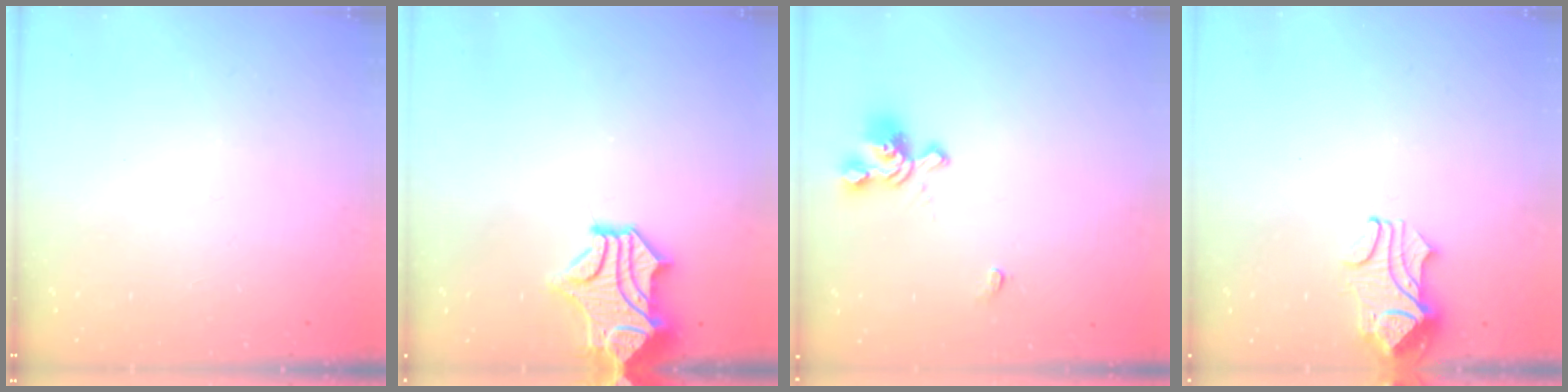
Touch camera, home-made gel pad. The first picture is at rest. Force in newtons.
{"total": 1.6, "press": 0.8, "slide": 1.4}
{"total": 1.5, "press": 1.0, "slide": 1.1}
{"total": 2.3, "press": 2.3, "slide": 0.6}